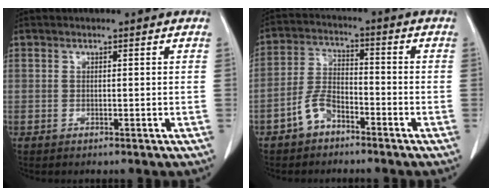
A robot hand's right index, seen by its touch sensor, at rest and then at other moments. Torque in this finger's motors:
{"motor_torque": [0.10, 0.06, -0.13, -0.03]}